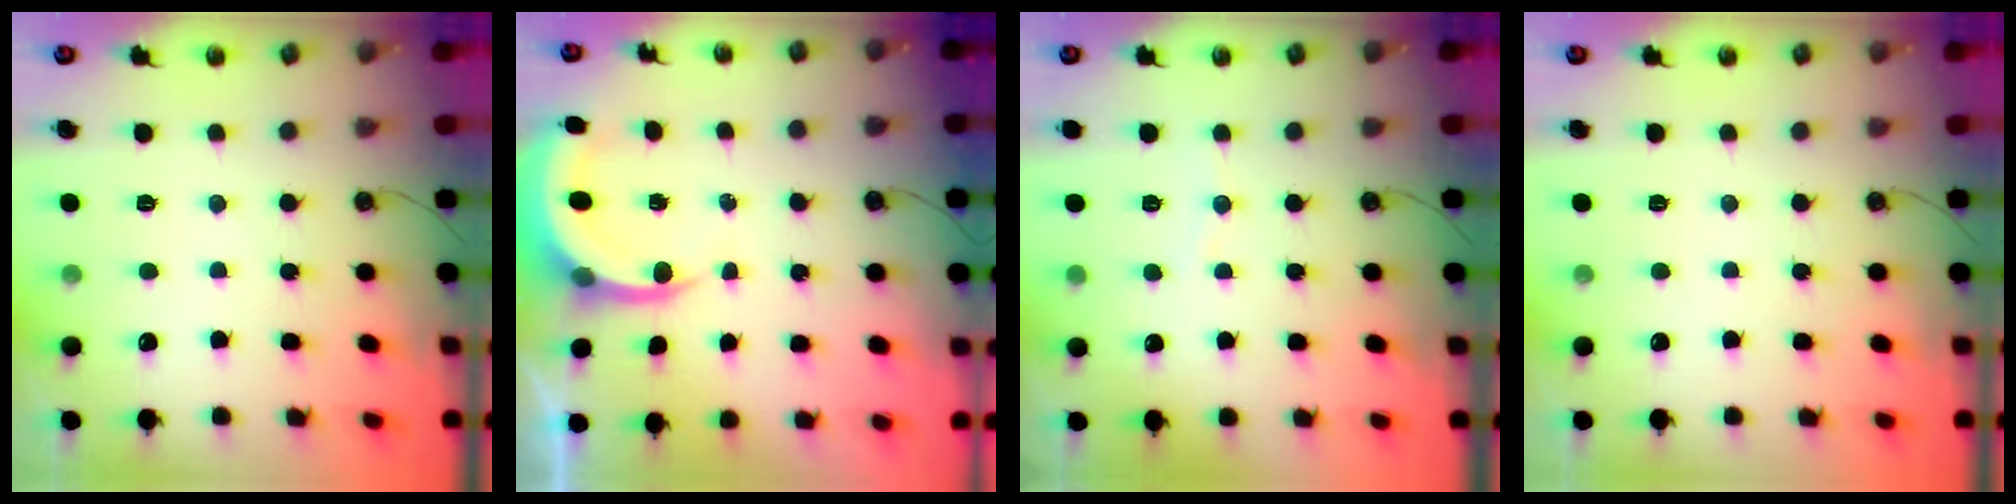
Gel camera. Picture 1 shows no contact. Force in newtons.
{"total": 5.9, "press": 5.9, "slide": 0.6}
{"total": 3.0, "press": 2.9, "slide": 0.7}
{"total": 0.0}